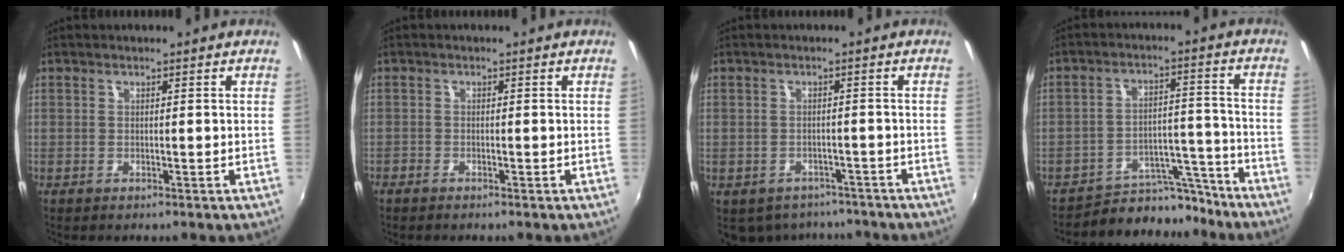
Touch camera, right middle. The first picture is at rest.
{"total": 1.1, "force": [-1.0, 0.3, 0.3], "torque": [-0.012, -0.005, -0.022]}
{"total": 8.4, "force": [-6.5, 4.6, 2.6], "torque": [-0.064, -0.009, -0.080]}
{"total": 10.4, "force": [-9.6, 3.8, 1.4], "torque": [-0.019, 0.042, -0.133]}